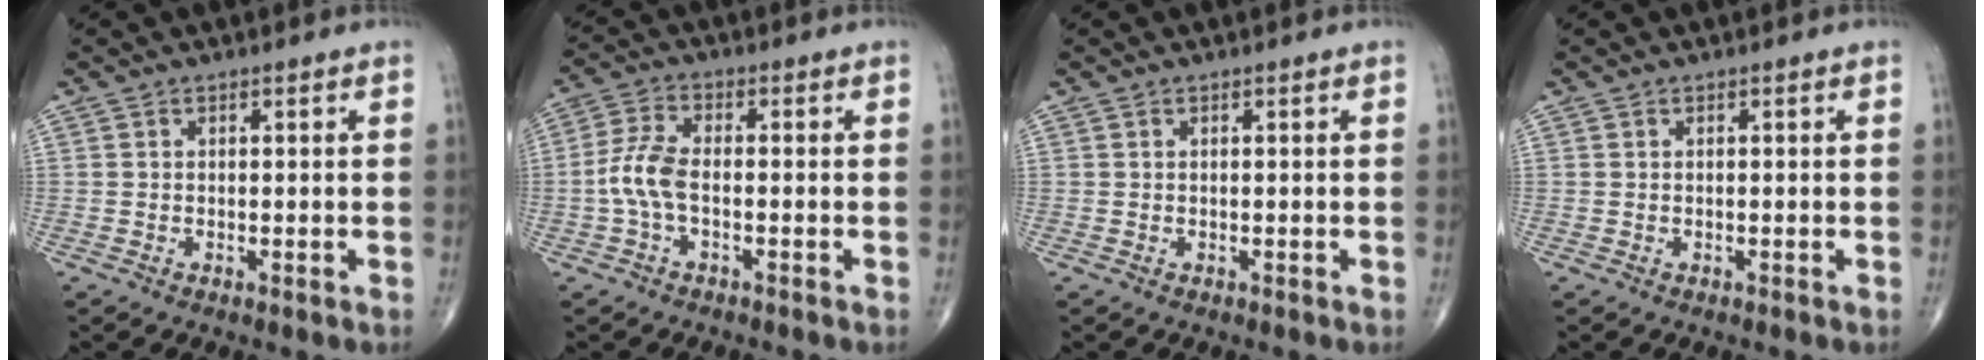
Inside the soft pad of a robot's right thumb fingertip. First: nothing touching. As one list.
[{"total": 5.9, "force": [-1.4, 2.6, 5.1], "torque": [-0.121, 0.018, -0.034]}, {"total": 0.0}, {"total": 0.0}]